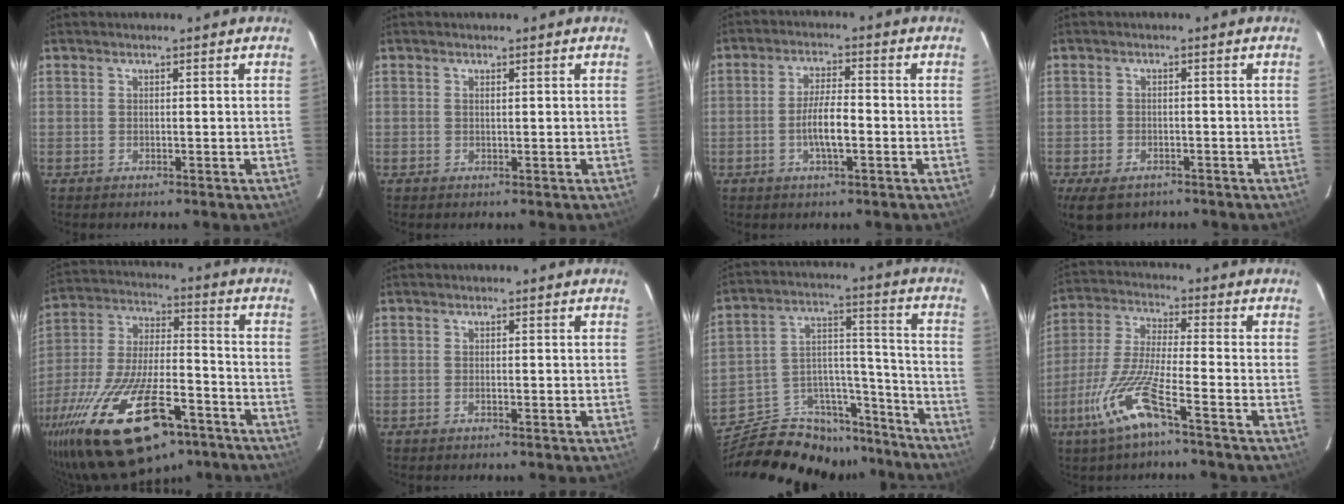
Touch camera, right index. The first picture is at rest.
{"total": 0.0}
{"total": 5.8, "force": [-1.8, 1.4, 5.4], "torque": [-0.106, 0.003, -0.033]}
{"total": 6.4, "force": [-4.2, 3.6, 3.3], "torque": [-0.078, -0.018, -0.067]}
{"total": 29.6, "force": [-18.3, 12.0, 19.9], "torque": [-0.402, -0.041, -0.286]}
{"total": 0.6, "force": [-0.5, 0.2, 0.4], "torque": [-0.009, 0.001, -0.010]}
{"total": 23.9, "force": [-20.0, 10.2, 7.9], "torque": [-0.156, 0.059, -0.285]}
{"total": 11.2, "force": [-6.0, 0.9, 9.4], "torque": [-0.209, -0.007, -0.120]}